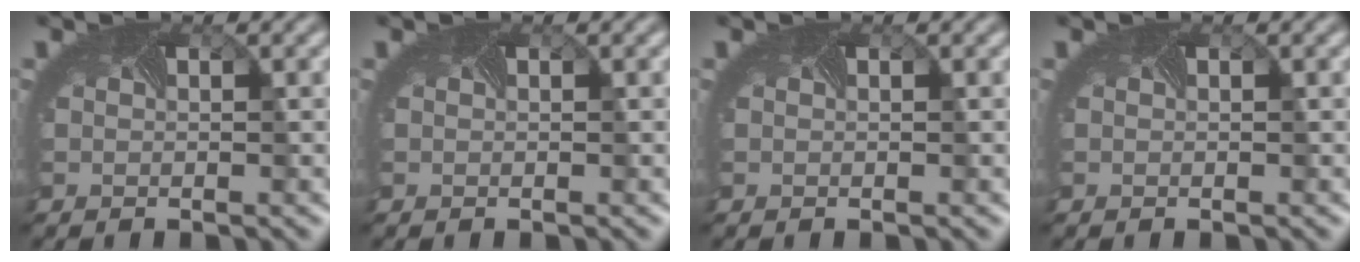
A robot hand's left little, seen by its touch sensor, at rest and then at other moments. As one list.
[{"total": 0.0}, {"total": 0.0}, {"total": 0.0}]